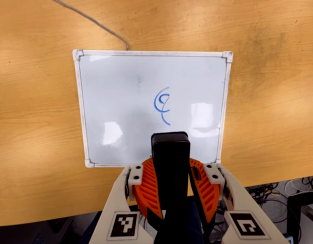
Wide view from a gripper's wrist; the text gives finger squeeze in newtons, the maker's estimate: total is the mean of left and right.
{"total": 9.4, "left": 9.5, "right": 9.3}